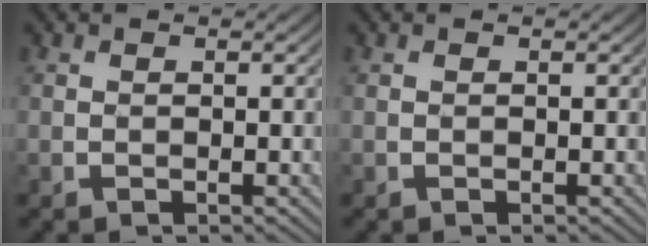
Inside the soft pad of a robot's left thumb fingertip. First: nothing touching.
{"total": 0.0}